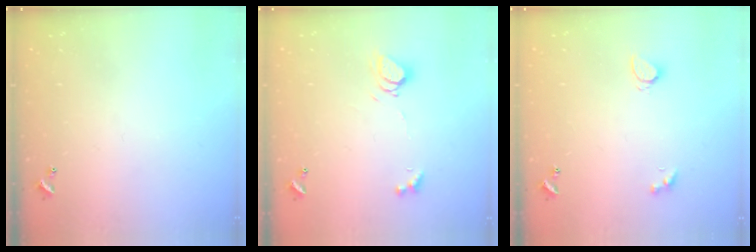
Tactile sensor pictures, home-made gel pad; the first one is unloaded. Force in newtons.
{"total": 5.5, "press": 5.4, "slide": 0.8}
{"total": 2.1, "press": 2.0, "slide": 0.4}